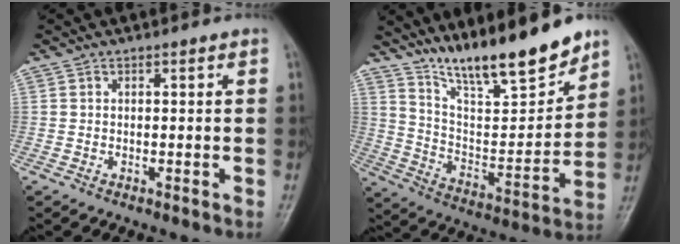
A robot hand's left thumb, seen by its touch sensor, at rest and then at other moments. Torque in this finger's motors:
{"motor_torque": [0.67, 0.15, 1.45, -1.31, 0.27]}